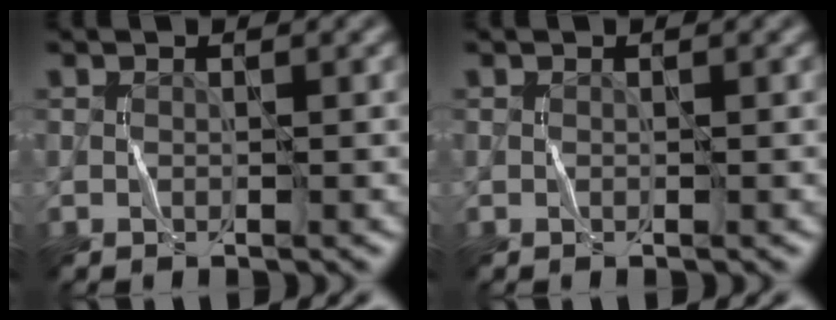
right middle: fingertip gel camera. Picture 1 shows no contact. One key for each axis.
{"total": 0.0}